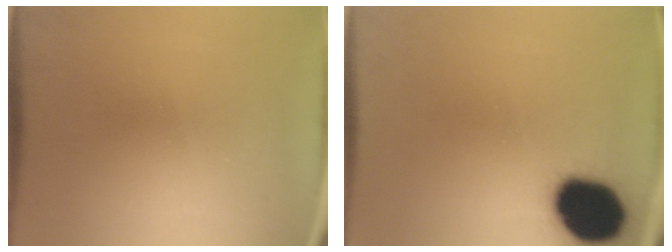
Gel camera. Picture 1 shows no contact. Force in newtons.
{"total": 17.5}